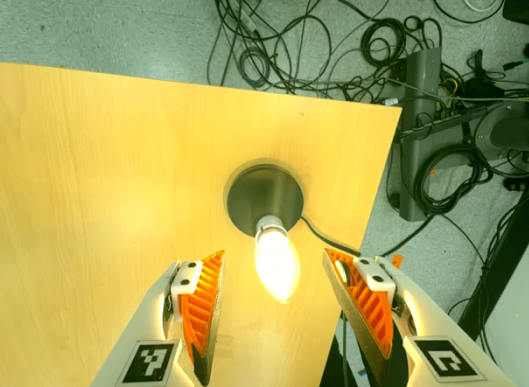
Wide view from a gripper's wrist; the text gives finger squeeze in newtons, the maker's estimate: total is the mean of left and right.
{"total": 0.0}